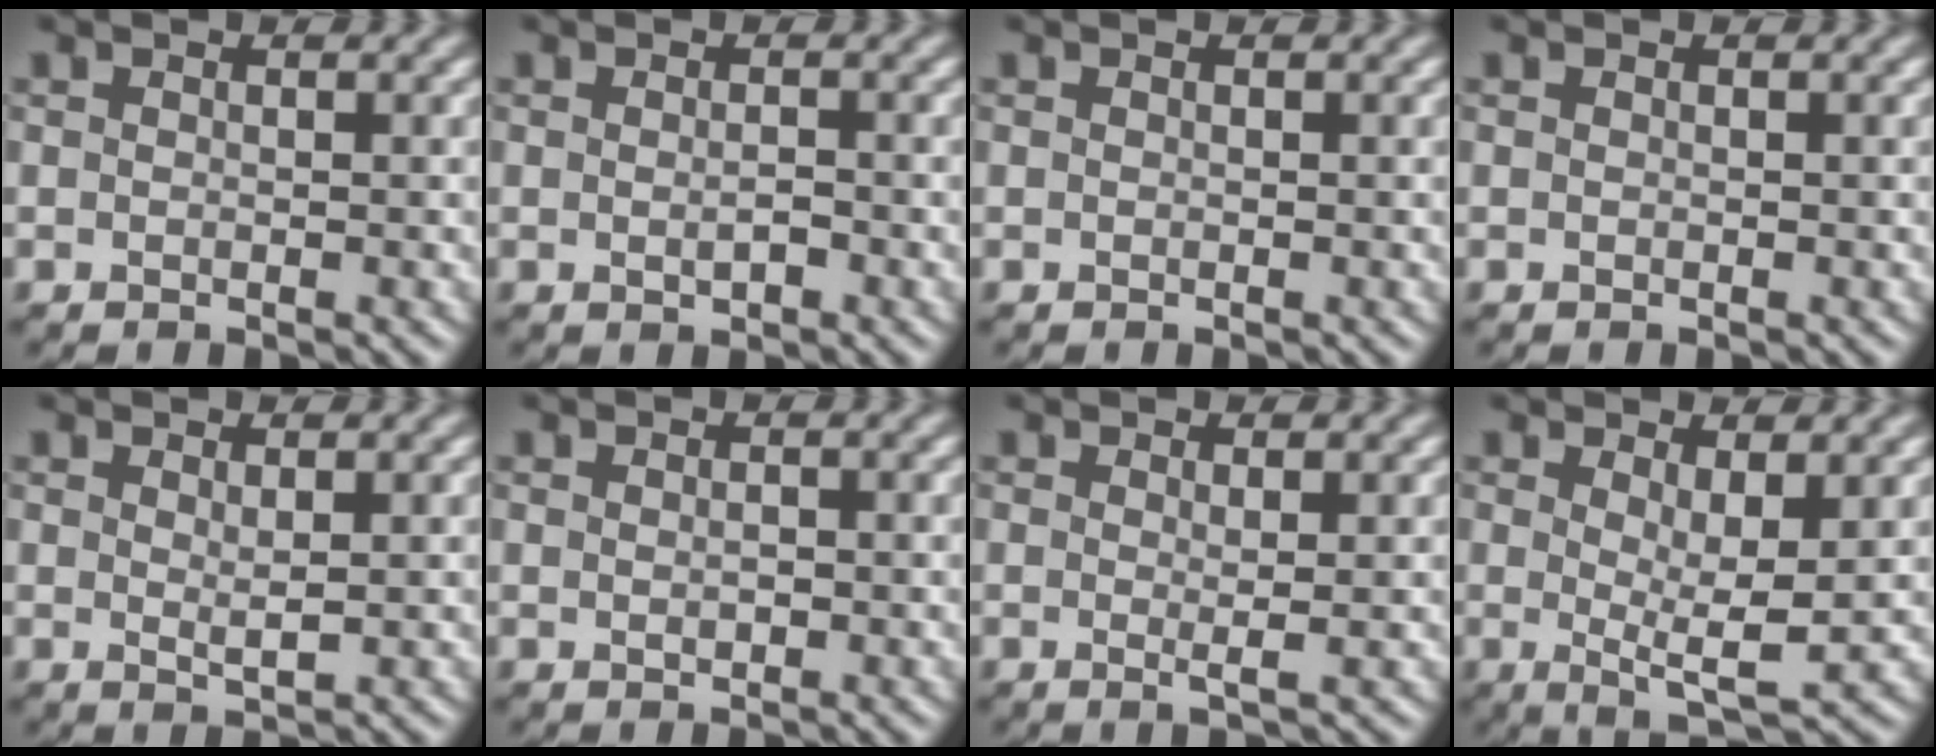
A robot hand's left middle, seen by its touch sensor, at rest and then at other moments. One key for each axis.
{"total": 1.1, "fx": -0.7, "fy": 0.2, "fz": 0.8, "tx": -0.020, "ty": -0.005, "tz": -0.009}
{"total": 0.0}
{"total": 0.0}
{"total": 1.0, "fx": 0.4, "fy": -0.3, "fz": 0.9, "tx": -0.020, "ty": -0.002, "tz": 0.009}
{"total": 0.6, "fx": -0.3, "fy": 0.2, "fz": 0.5, "tx": -0.011, "ty": -0.001, "tz": -0.001}
{"total": 1.0, "fx": -0.1, "fy": -0.5, "fz": 0.8, "tx": -0.021, "ty": -0.002, "tz": -0.001}
{"total": 3.1, "fx": 0.4, "fy": 0.1, "fz": 3.0, "tx": -0.055, "ty": -0.012, "tz": 0.007}